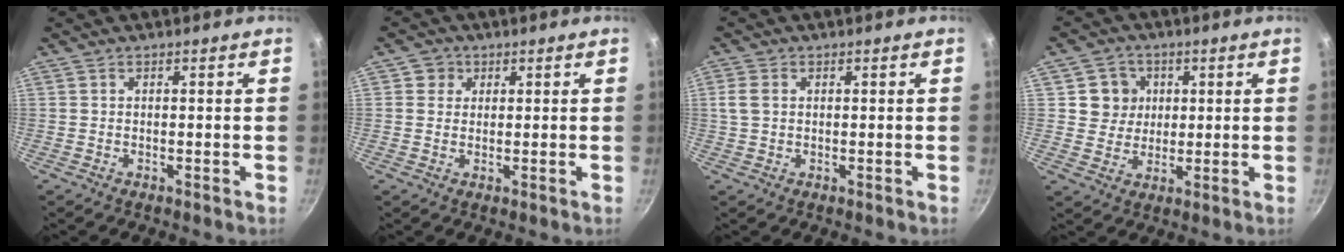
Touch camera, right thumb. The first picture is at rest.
{"total": 2.9, "force": [0.9, 2.8, 0.5], "torque": [0.016, -0.003, 0.007]}
{"total": 3.2, "force": [0.6, 2.3, 2.2], "torque": [-0.046, 0.006, 0.011]}
{"total": 6.6, "force": [1.6, 6.2, 1.6], "torque": [0.013, 0.000, 0.025]}